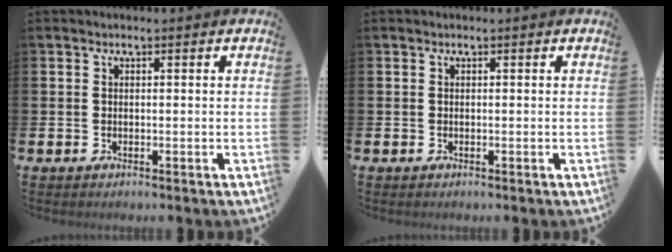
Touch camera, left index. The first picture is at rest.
{"total": 0.0}